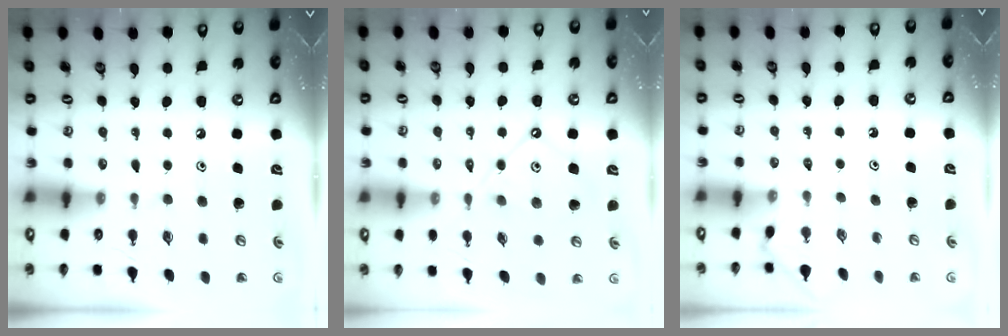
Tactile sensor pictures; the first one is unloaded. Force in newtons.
{"total": 8.3, "press": 8.2, "slide": 0.9}
{"total": 2.4, "press": 2.4, "slide": 0.5}